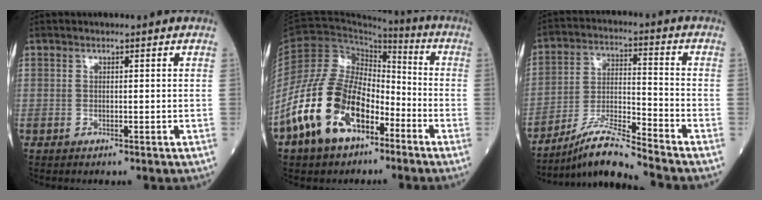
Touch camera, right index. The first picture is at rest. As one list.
[{"total": 15.5, "force": [-7.8, 8.5, 10.3], "torque": [-0.228, 0.013, -0.145]}, {"total": 8.8, "force": [-7.8, -1.4, 3.8], "torque": [-0.079, -0.006, -0.146]}]